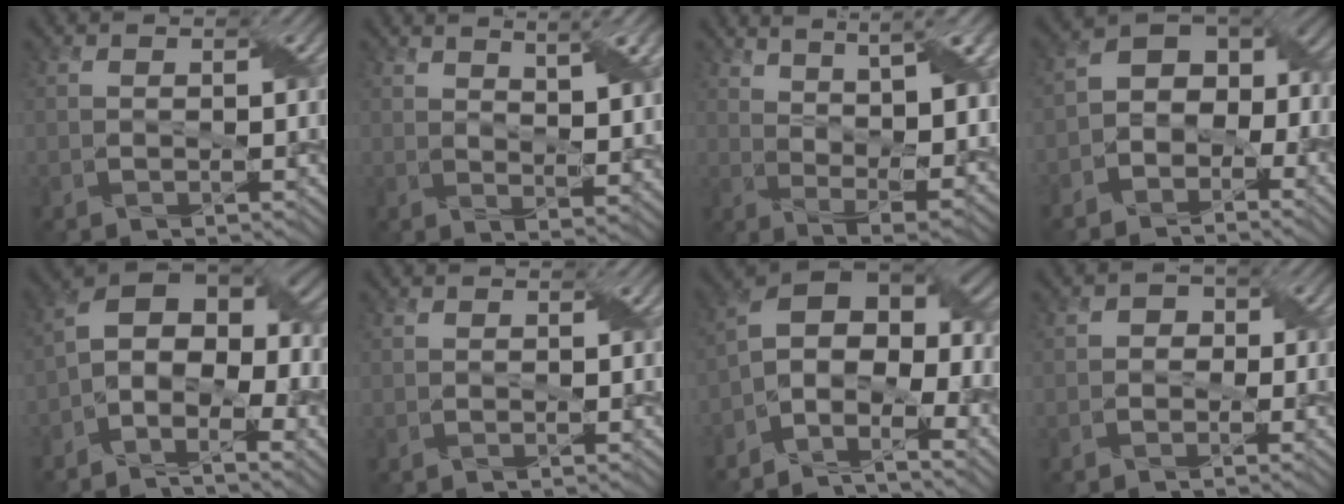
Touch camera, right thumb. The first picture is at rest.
{"total": 7.7, "force": [4.6, 1.1, 6.1], "torque": [-0.101, 0.004, 0.089]}
{"total": 15.0, "force": [6.7, 4.8, 12.5], "torque": [-0.202, 0.018, 0.109]}
{"total": 7.5, "force": [-3.3, 4.7, 4.8], "torque": [-0.065, 0.003, -0.074]}
{"total": 10.7, "force": [-2.6, 5.3, 8.9], "torque": [-0.157, 0.006, -0.052]}
{"total": 0.0}
{"total": 11.3, "force": [-4.6, 4.8, 9.2], "torque": [-0.160, -0.001, -0.082]}
{"total": 1.4, "force": [-0.4, 1.3, 0.4], "torque": [0.006, 0.009, -0.018]}